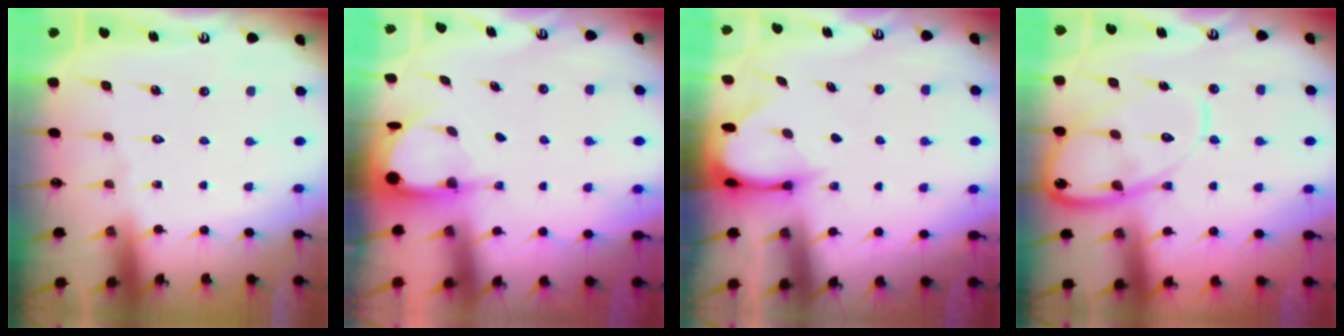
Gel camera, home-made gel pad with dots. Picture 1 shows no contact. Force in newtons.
{"total": 3.9, "press": 3.9, "slide": 0.3}
{"total": 3.5, "press": 3.5, "slide": 0.3}
{"total": 14.8, "press": 14.7, "slide": 1.5}